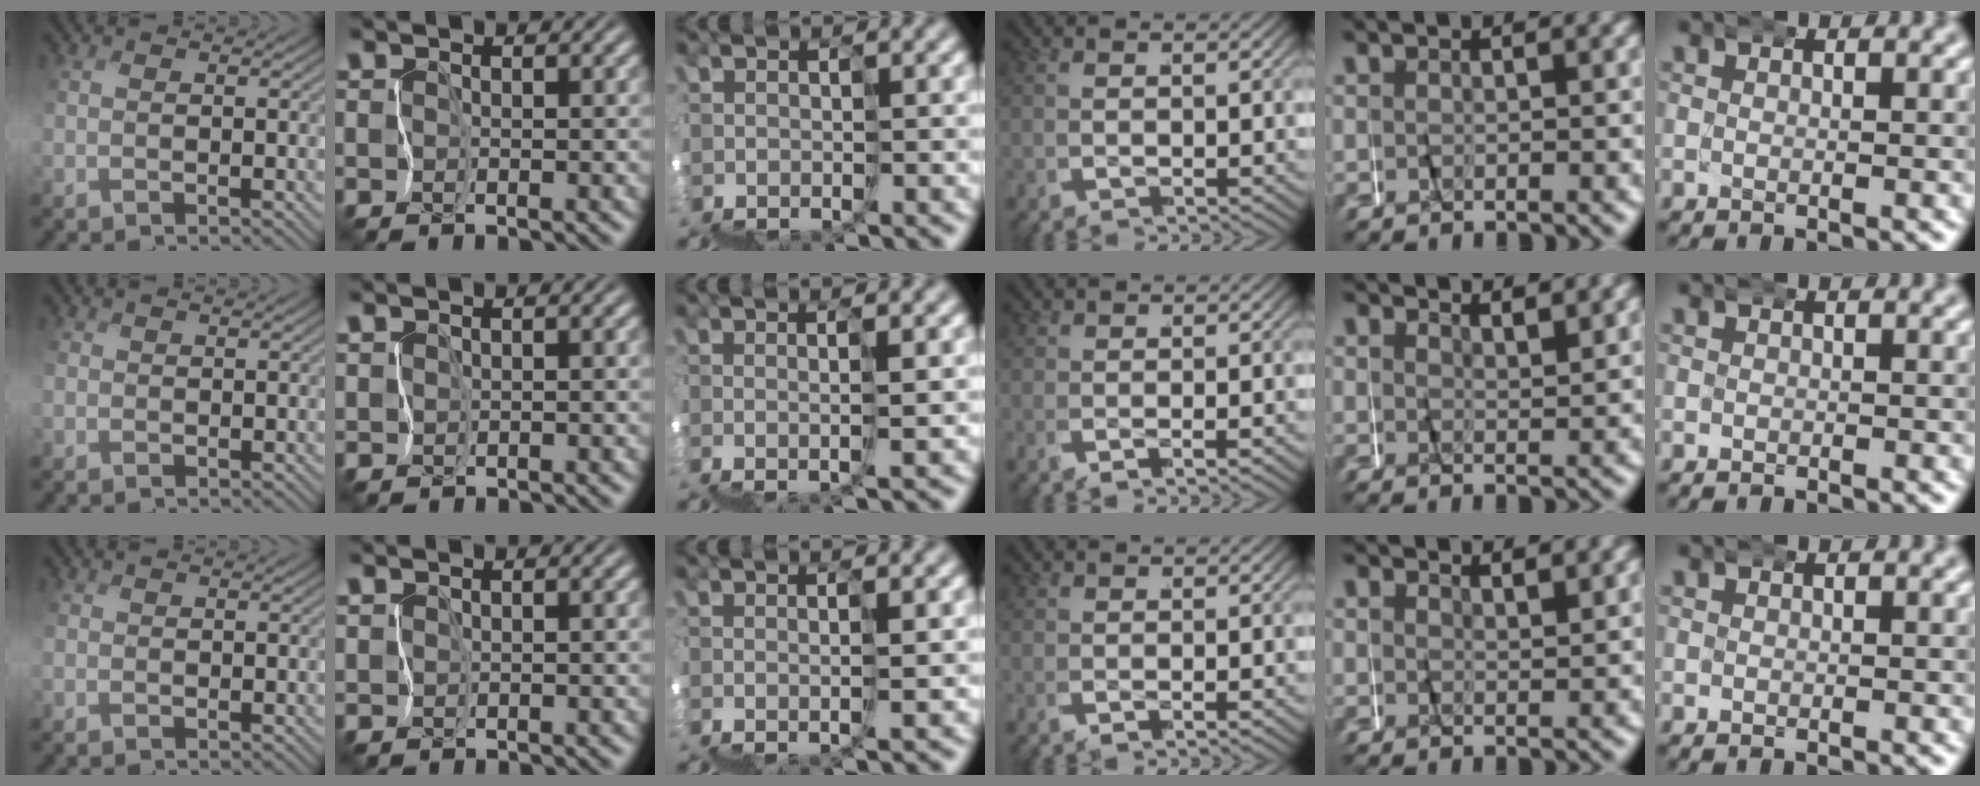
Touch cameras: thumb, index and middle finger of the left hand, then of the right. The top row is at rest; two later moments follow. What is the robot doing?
{"motion": "wrap", "object": "masking tape"}